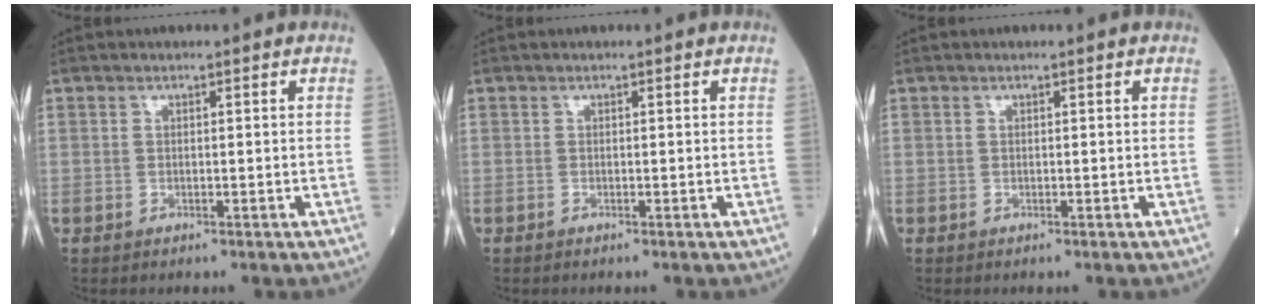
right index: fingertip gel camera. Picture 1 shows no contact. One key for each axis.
{"total": 0.0}
{"total": 0.0}